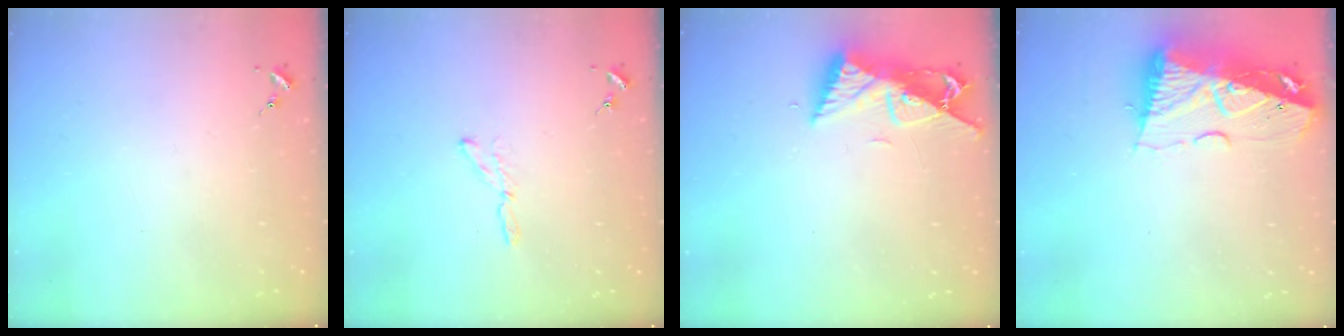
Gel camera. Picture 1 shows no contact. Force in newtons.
{"total": 3.6, "press": 3.6, "slide": 0.3}
{"total": 9.7, "press": 9.7, "slide": 1.0}
{"total": 14.1, "press": 14.0, "slide": 1.6}